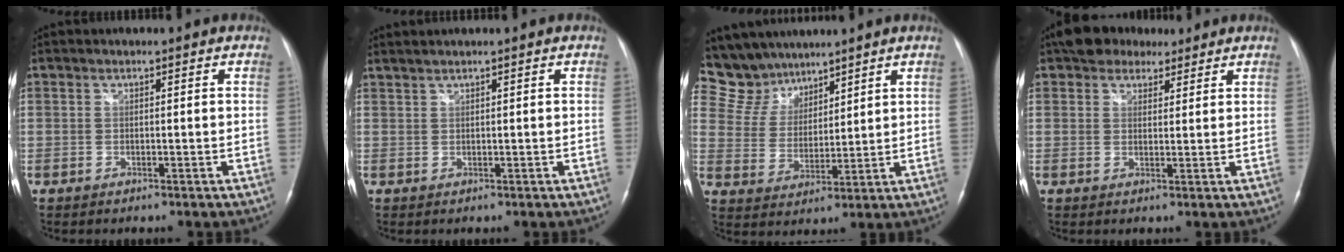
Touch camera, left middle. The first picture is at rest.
{"total": 1.5, "force": [1.3, -0.1, 0.7], "torque": [-0.017, 0.011, 0.030]}
{"total": 8.5, "force": [7.6, 3.8, 0.0], "torque": [-0.012, 0.019, 0.161]}
{"total": 6.1, "force": [4.6, 3.5, 2.0], "torque": [-0.030, 0.023, 0.079]}